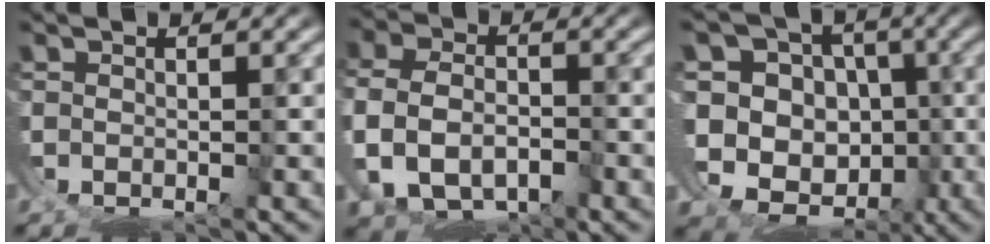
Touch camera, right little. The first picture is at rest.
{"total": 4.3, "force": [0.0, 3.6, 2.4], "torque": [-0.080, -0.026, 0.016]}
{"total": 12.4, "force": [-1.3, 11.4, 4.7], "torque": [-0.117, -0.052, -0.014]}